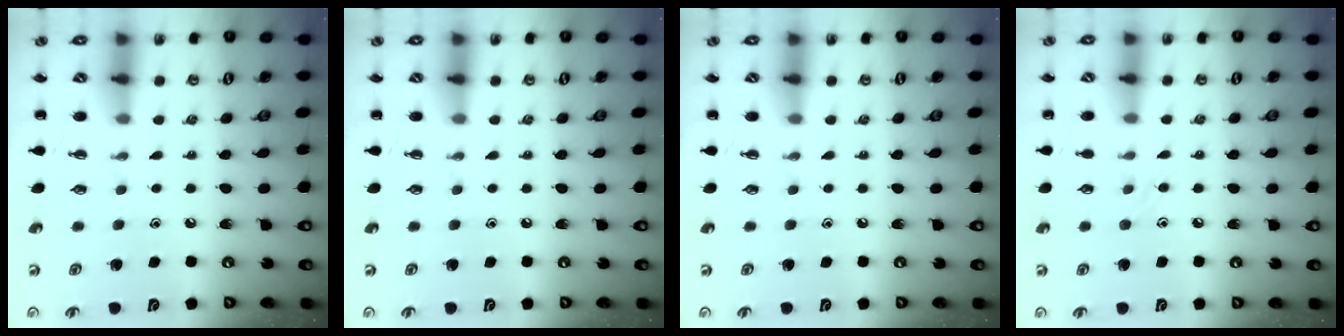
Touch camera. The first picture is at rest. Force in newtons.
{"total": 0.0}
{"total": 0.0}
{"total": 7.1, "press": 6.6, "slide": 2.5}